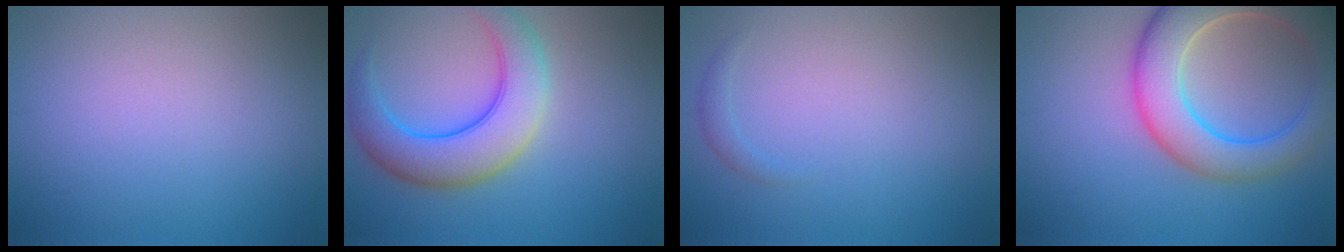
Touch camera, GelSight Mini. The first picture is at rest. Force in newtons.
{"total": 6.4, "press": 6.4, "slide": 0.3}
{"total": 0.8, "press": 0.8, "slide": 0.0}
{"total": 8.7, "press": 8.7, "slide": 0.5}